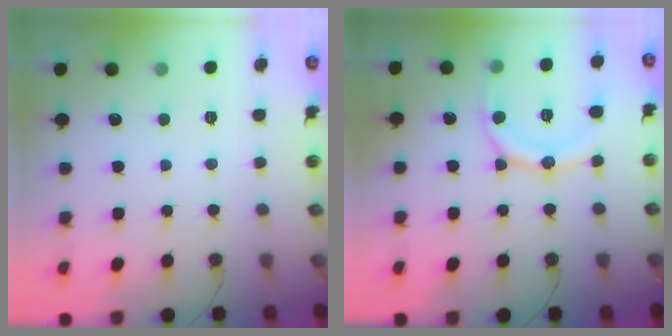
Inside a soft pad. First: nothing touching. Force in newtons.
{"total": 13.6, "press": 13.6, "slide": 1.1}